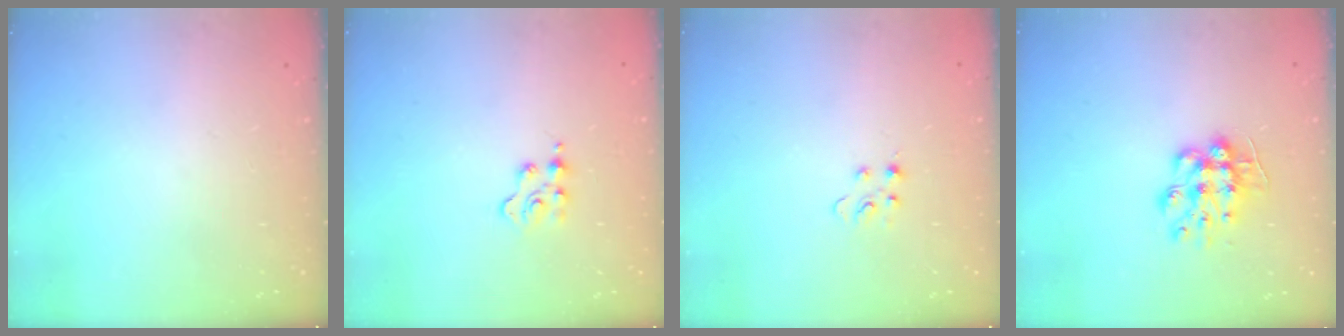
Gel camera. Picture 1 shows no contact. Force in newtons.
{"total": 2.4, "press": 2.4, "slide": 0.4}
{"total": 2.9, "press": 2.9, "slide": 0.4}
{"total": 9.9, "press": 9.9, "slide": 0.3}